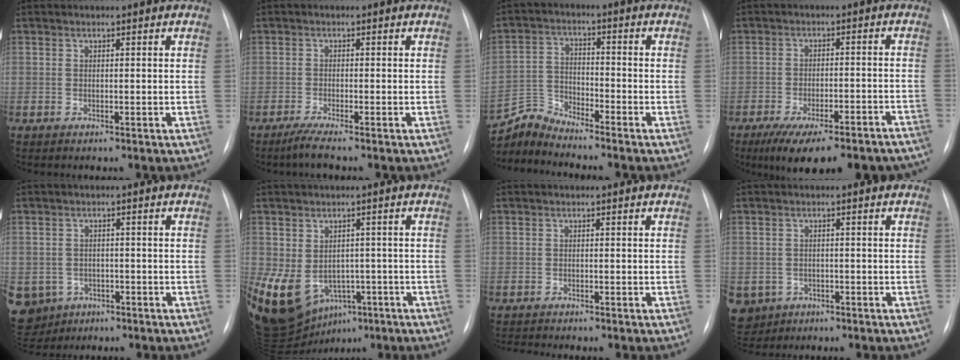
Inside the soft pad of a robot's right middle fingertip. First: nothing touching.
{"total": 2.3, "force": [-1.7, -0.5, 1.4], "torque": [-0.040, -0.011, -0.038]}
{"total": 5.5, "force": [-5.3, -1.0, -0.8], "torque": [-0.002, -0.006, -0.103]}
{"total": 17.3, "force": [-14.0, 4.2, 9.4], "torque": [-0.110, 0.006, -0.190]}
{"total": 10.5, "force": [-4.7, 9.0, 2.5], "torque": [-0.088, 0.002, -0.057]}
{"total": 18.4, "force": [-7.7, 13.4, 10.0], "torque": [-0.242, -0.008, -0.094]}
{"total": 1.3, "force": [-1.2, -0.5, 0.0], "torque": [-0.001, -0.007, -0.019]}
{"total": 7.1, "force": [-3.4, 6.1, 1.5], "torque": [-0.050, 0.003, -0.044]}